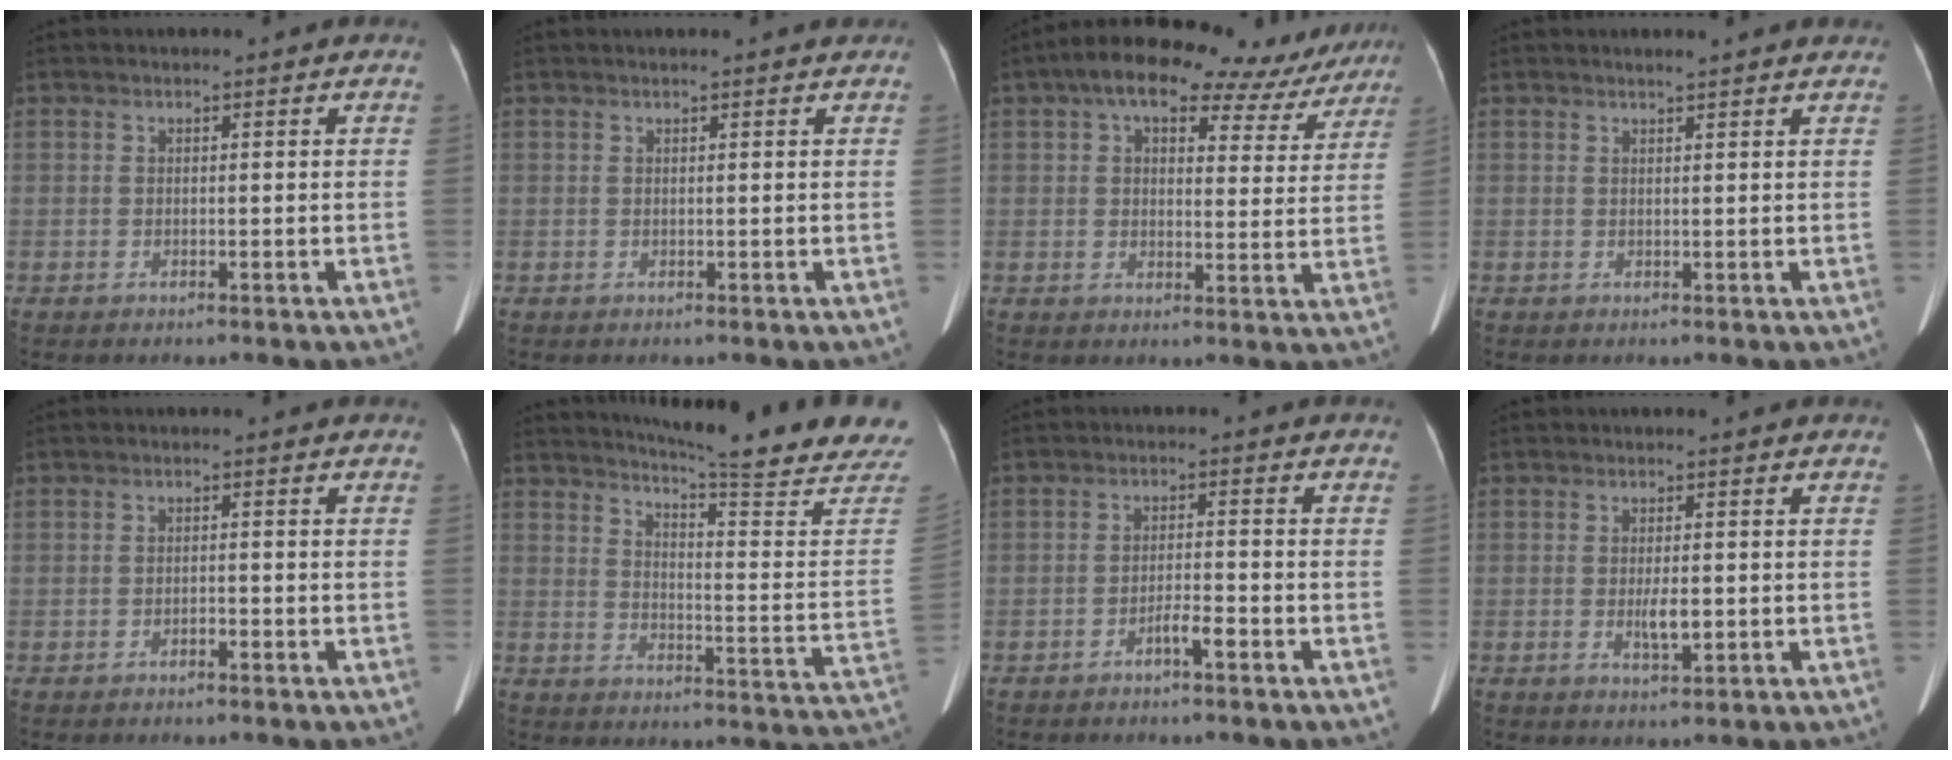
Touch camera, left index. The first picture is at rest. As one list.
[{"total": 2.5, "force": [2.3, 0.4, 0.8], "torque": [-0.010, 0.014, 0.018]}, {"total": 16.5, "force": [12.3, 7.0, 8.5], "torque": [-0.112, 0.048, 0.150]}, {"total": 3.8, "force": [3.5, 0.2, 1.6], "torque": [-0.023, 0.013, 0.036]}, {"total": 1.0, "force": [-0.8, 0.1, 0.6], "torque": [-0.010, 0.001, -0.012]}, {"total": 20.6, "force": [18.5, -0.2, 8.9], "torque": [-0.127, -0.090, 0.221]}, {"total": 2.6, "force": [-1.8, 0.1, 1.9], "torque": [-0.032, 0.000, -0.033]}, {"total": 2.9, "force": [-0.4, 0.7, 2.8], "torque": [-0.052, -0.004, -0.003]}]